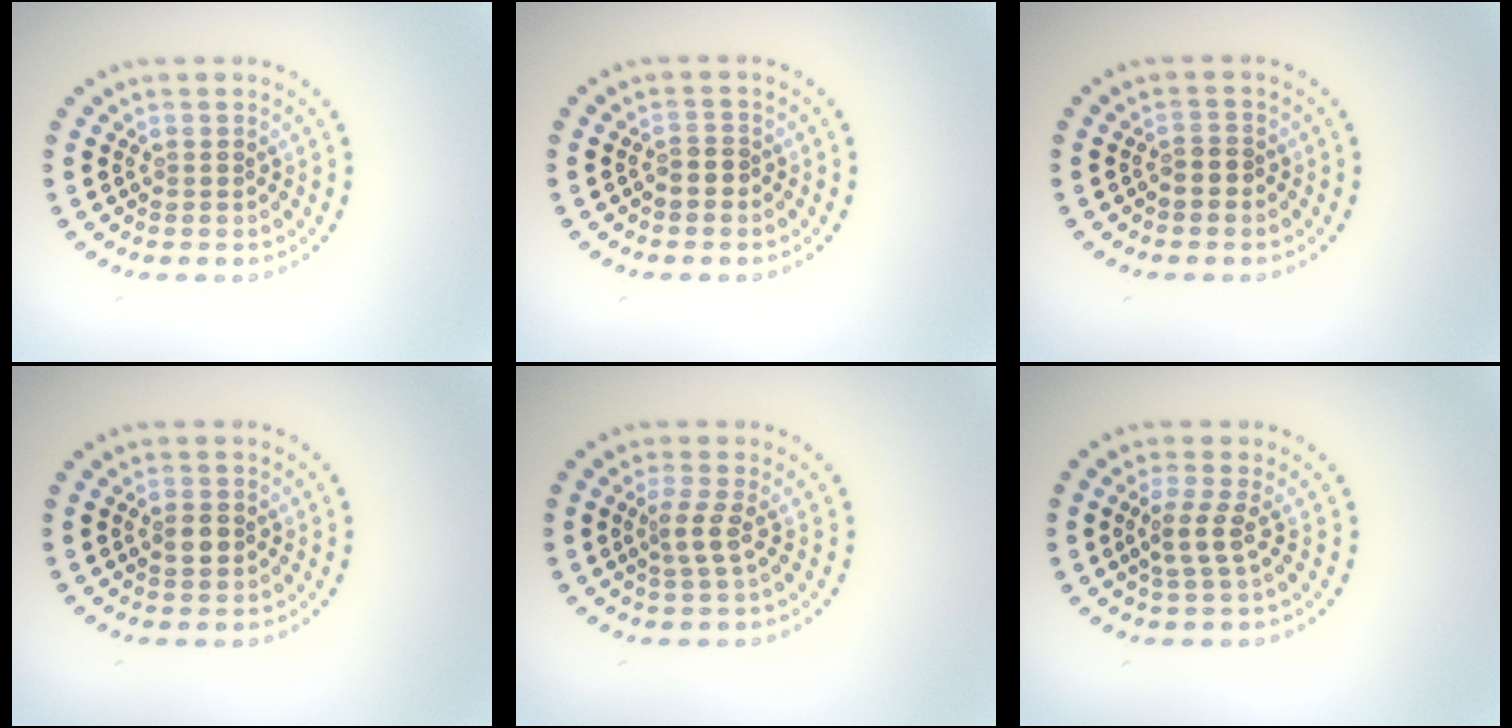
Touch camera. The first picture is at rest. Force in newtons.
{"total": 1.2, "press": 1.1, "slide": 0.5}
{"total": 1.2, "press": 1.1, "slide": 0.5}
{"total": 1.4, "press": 1.4, "slide": 0.2}
{"total": 1.8, "press": 1.3, "slide": 1.2}
{"total": 2.2, "press": 1.6, "slide": 1.4}